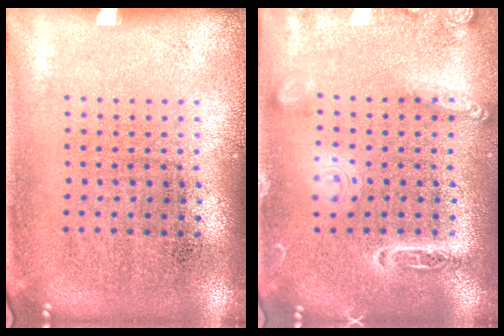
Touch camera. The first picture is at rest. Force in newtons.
{"total": 1.9, "press": 1.8, "slide": 0.4}